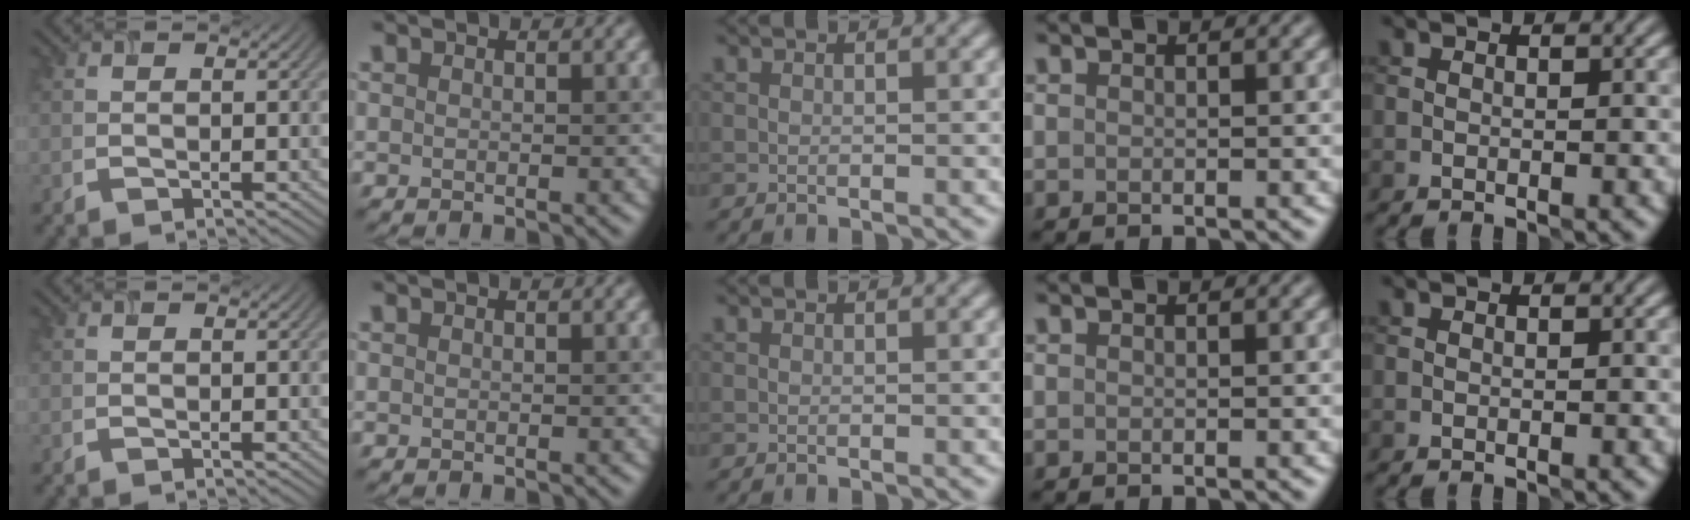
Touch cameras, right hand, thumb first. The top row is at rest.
{}